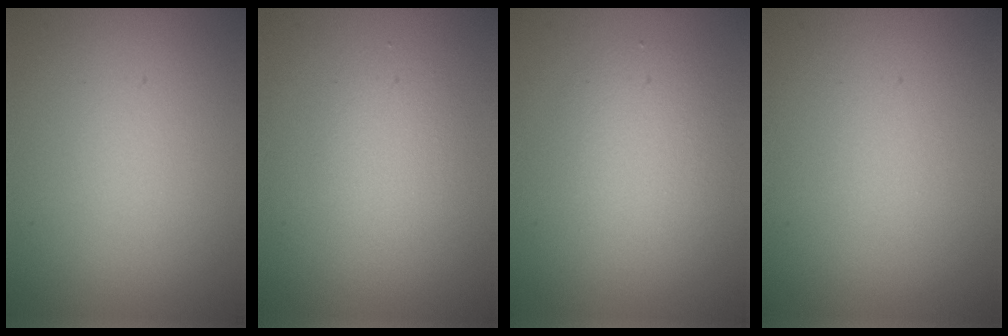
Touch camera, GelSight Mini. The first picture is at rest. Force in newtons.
{"total": 1.7, "press": 1.6, "slide": 0.1}
{"total": 2.7, "press": 2.7, "slide": 0.0}
{"total": 0.0}